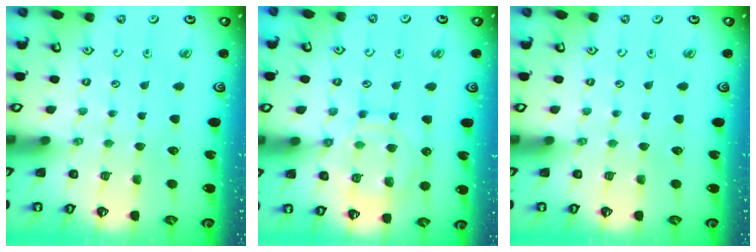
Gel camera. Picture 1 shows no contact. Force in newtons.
{"total": 12.8, "press": 12.8, "slide": 1.1}
{"total": 0.0}